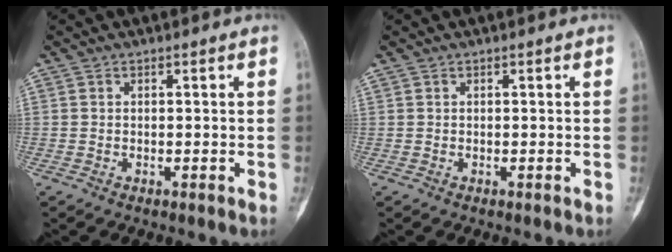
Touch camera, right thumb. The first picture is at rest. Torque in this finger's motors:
{"motor_torque": [0.10, 0.08, 0.03, 0.01, 0.01]}